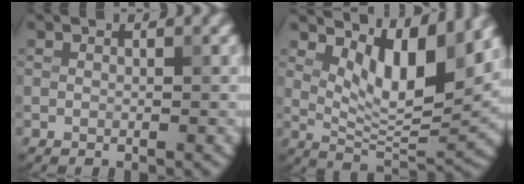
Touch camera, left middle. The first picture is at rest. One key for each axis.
{"total": 7.3, "fx": 3.4, "fy": 2.7, "fz": 5.8, "tx": -0.096, "ty": -0.016, "tz": 0.059}